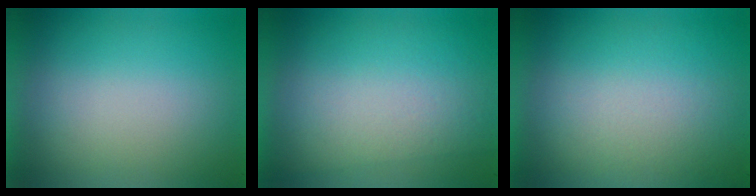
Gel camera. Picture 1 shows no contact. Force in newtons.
{"total": 2.7}
{"total": 2.7}